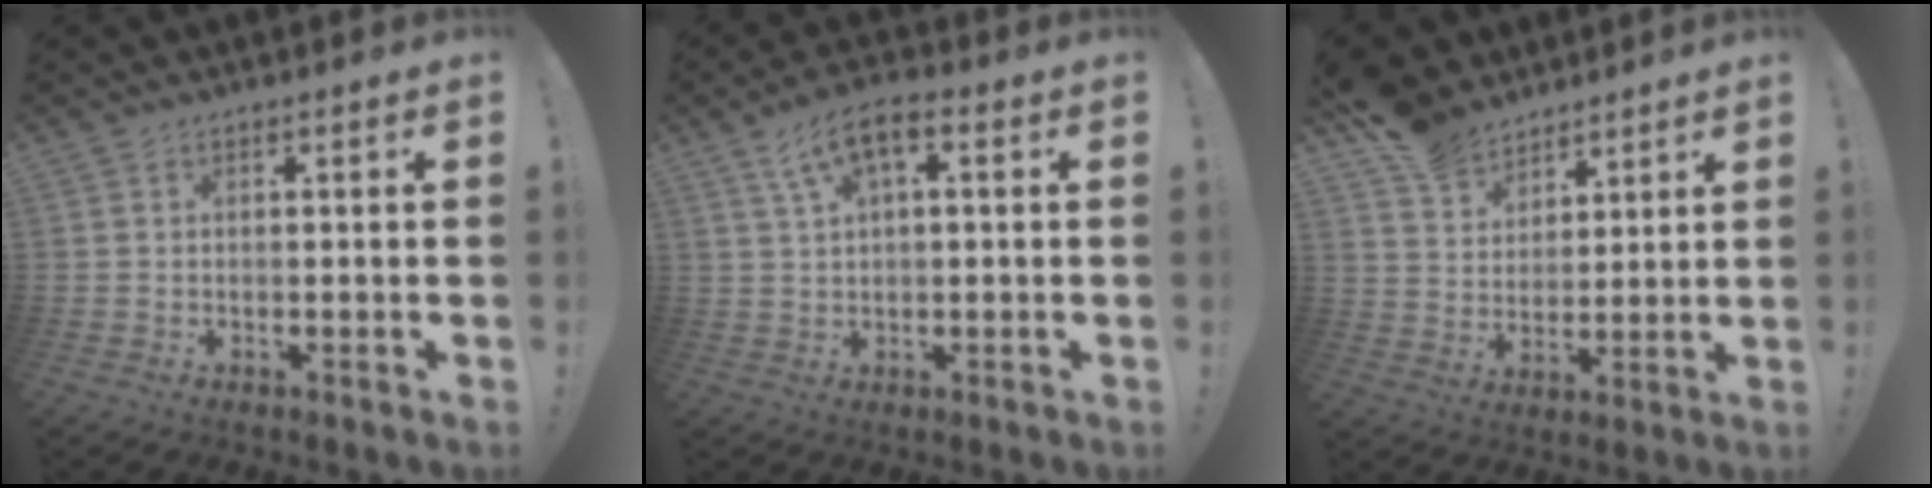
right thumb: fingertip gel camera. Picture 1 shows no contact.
{"total": 8.0, "force": [3.1, 3.6, 6.5], "torque": [-0.105, -0.006, 0.059]}
{"total": 11.3, "force": [8.8, 6.6, 2.6], "torque": [-0.044, -0.067, 0.173]}